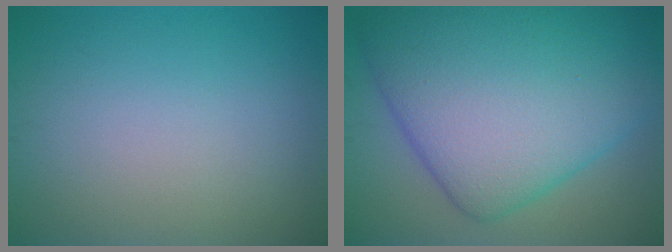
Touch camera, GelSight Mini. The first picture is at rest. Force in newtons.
{"total": 14.0, "press": 14.0, "slide": 0.3}